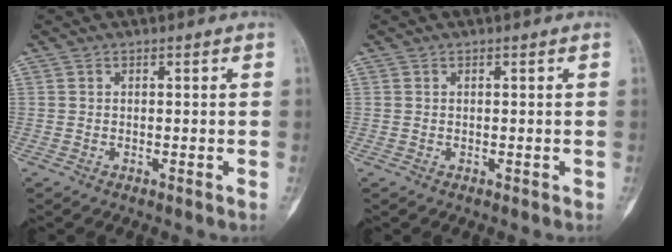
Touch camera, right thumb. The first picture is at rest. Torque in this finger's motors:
{"motor_torque": [0.21, 0.21, 0.18, 0.00, 0.04]}